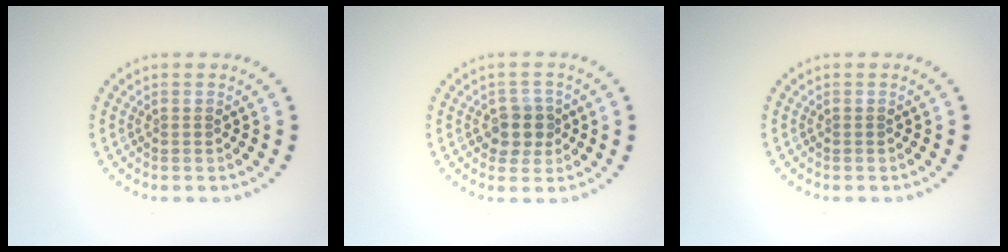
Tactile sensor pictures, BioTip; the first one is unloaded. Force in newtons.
{"total": 2.4, "press": 2.2, "slide": 1.0}
{"total": 0.0}